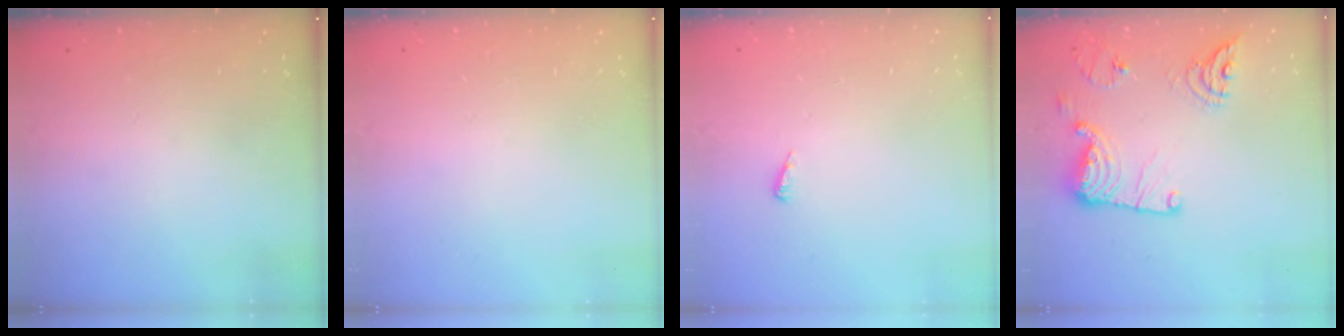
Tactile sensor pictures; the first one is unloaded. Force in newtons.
{"total": 0.0}
{"total": 3.6, "press": 3.5, "slide": 0.6}
{"total": 19.0, "press": 18.6, "slide": 4.0}